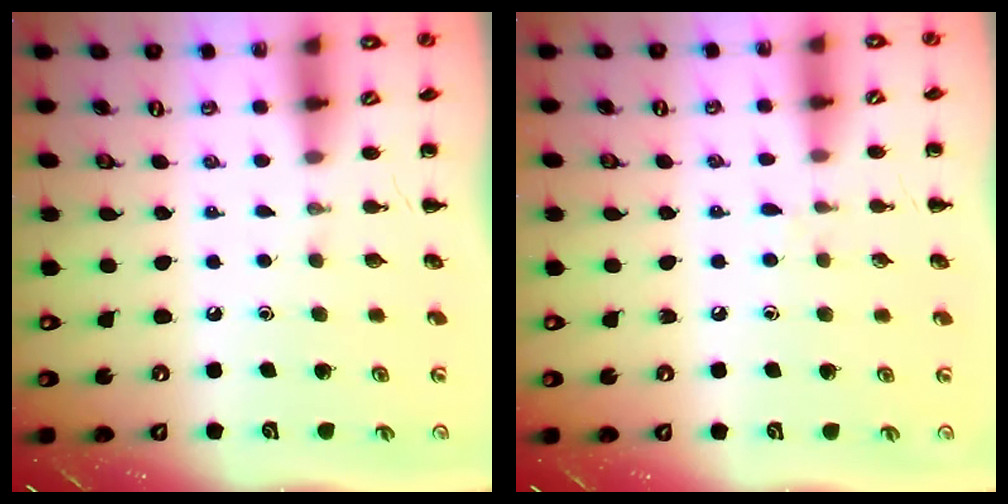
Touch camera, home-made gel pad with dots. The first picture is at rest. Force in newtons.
{"total": 4.0, "press": 3.5, "slide": 2.0}